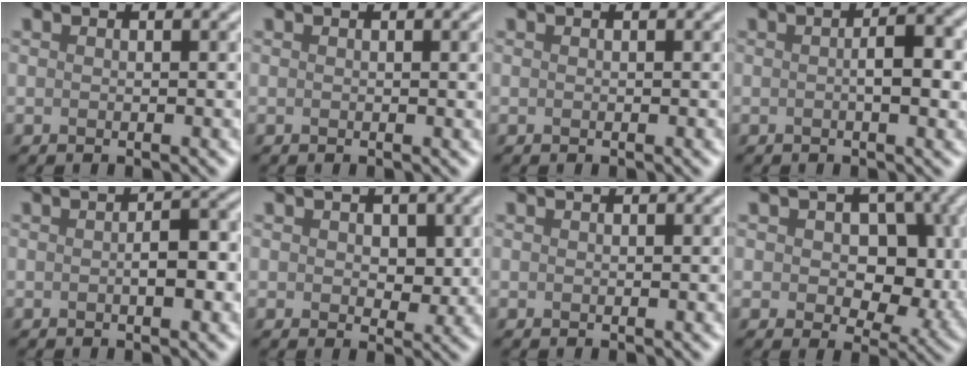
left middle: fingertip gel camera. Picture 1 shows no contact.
{"total": 1.2, "force": [0.2, 0.3, 1.1], "torque": [-0.012, 0.003, 0.002]}
{"total": 0.0}
{"total": 3.7, "force": [-0.1, 1.0, 3.5], "torque": [-0.056, 0.003, -0.001]}
{"total": 2.9, "force": [-0.5, 1.0, 2.7], "torque": [-0.043, 0.003, -0.008]}
{"total": 2.2, "force": [0.5, 1.6, 1.4], "torque": [-0.021, -0.005, 0.006]}
{"total": 0.0}
{"total": 6.5, "force": [0.7, 4.4, 4.7], "torque": [-0.064, -0.008, 0.007]}